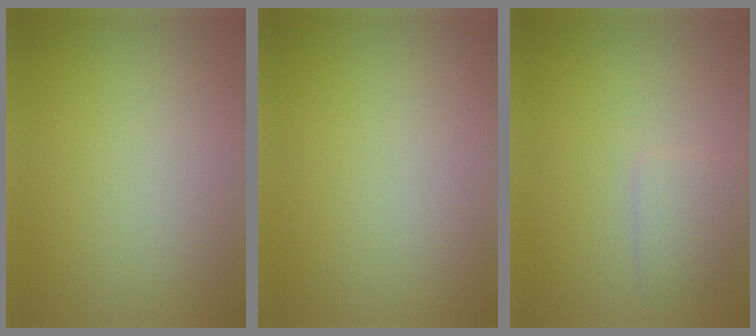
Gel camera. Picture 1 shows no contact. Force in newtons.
{"total": 0.0}
{"total": 2.0, "press": 2.0, "slide": 0.1}